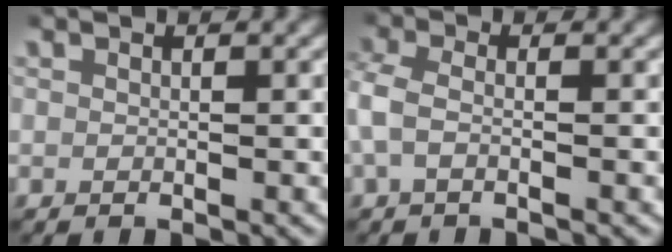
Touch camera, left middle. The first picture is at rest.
{"total": 2.7, "force": [-0.4, 1.6, 2.1], "torque": [-0.069, -0.006, -0.008]}